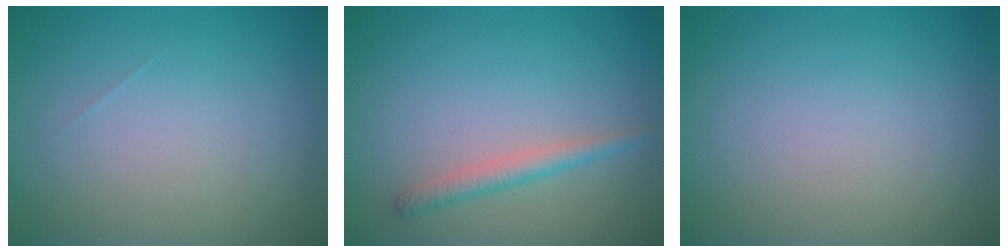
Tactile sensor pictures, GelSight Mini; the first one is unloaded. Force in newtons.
{"total": 1.8, "press": 1.8, "slide": 0.1}
{"total": 0.0}